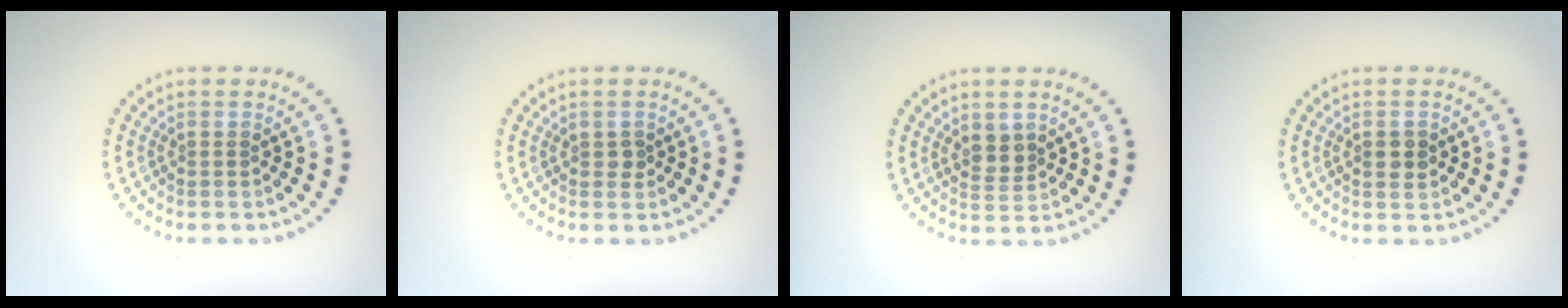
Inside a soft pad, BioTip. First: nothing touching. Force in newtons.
{"total": 0.9, "press": 0.9, "slide": 0.2}
{"total": 1.9, "press": 1.7, "slide": 0.8}
{"total": 1.5, "press": 1.5, "slide": 0.2}